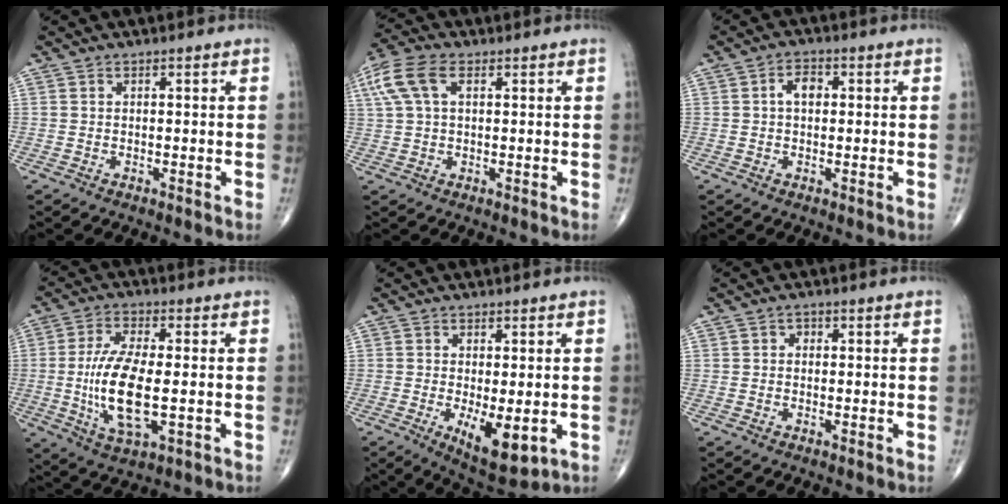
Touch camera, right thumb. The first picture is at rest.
{"total": 8.5, "force": [2.9, 4.6, 6.5], "torque": [-0.160, 0.026, 0.058]}
{"total": 3.4, "force": [0.4, 2.2, 2.5], "torque": [-0.035, 0.010, 0.002]}
{"total": 13.2, "force": [-1.3, 4.9, 12.2], "torque": [-0.249, -0.007, -0.022]}
{"total": 8.5, "force": [-1.9, 3.3, 7.6], "torque": [-0.110, -0.022, -0.019]}
{"total": 0.9, "force": [0.1, 0.8, 0.3], "torque": [0.002, 0.001, -0.002]}